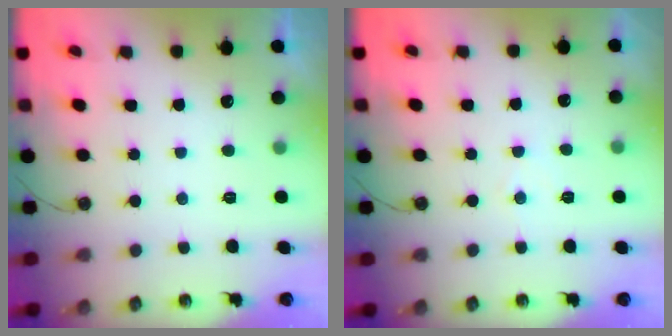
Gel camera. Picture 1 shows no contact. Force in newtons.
{"total": 3.5, "press": 3.5, "slide": 0.5}